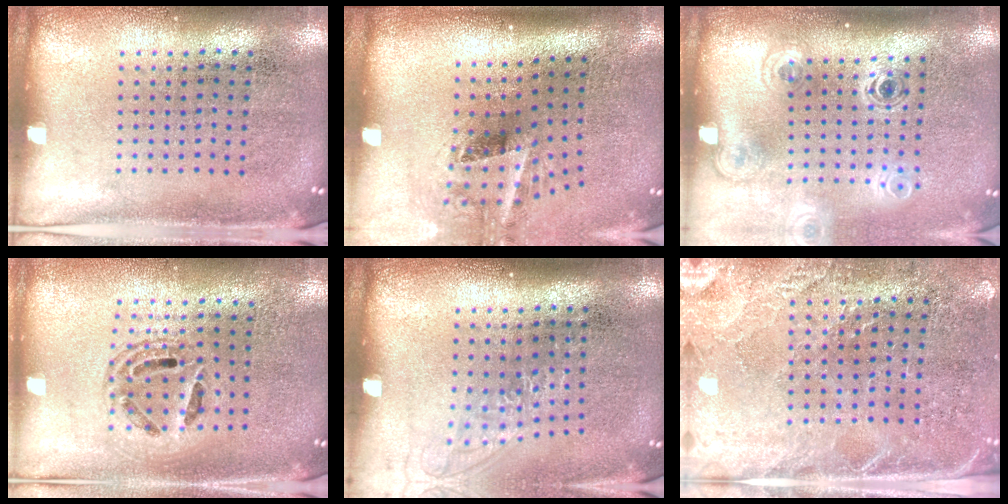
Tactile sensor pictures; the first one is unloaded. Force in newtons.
{"total": 2.0, "press": 1.2, "slide": 1.6}
{"total": 1.9, "press": 1.3, "slide": 1.4}
{"total": 1.4, "press": 1.3, "slide": 0.7}
{"total": 1.2, "press": 1.0, "slide": 0.7}
{"total": 3.1, "press": 2.7, "slide": 1.5}